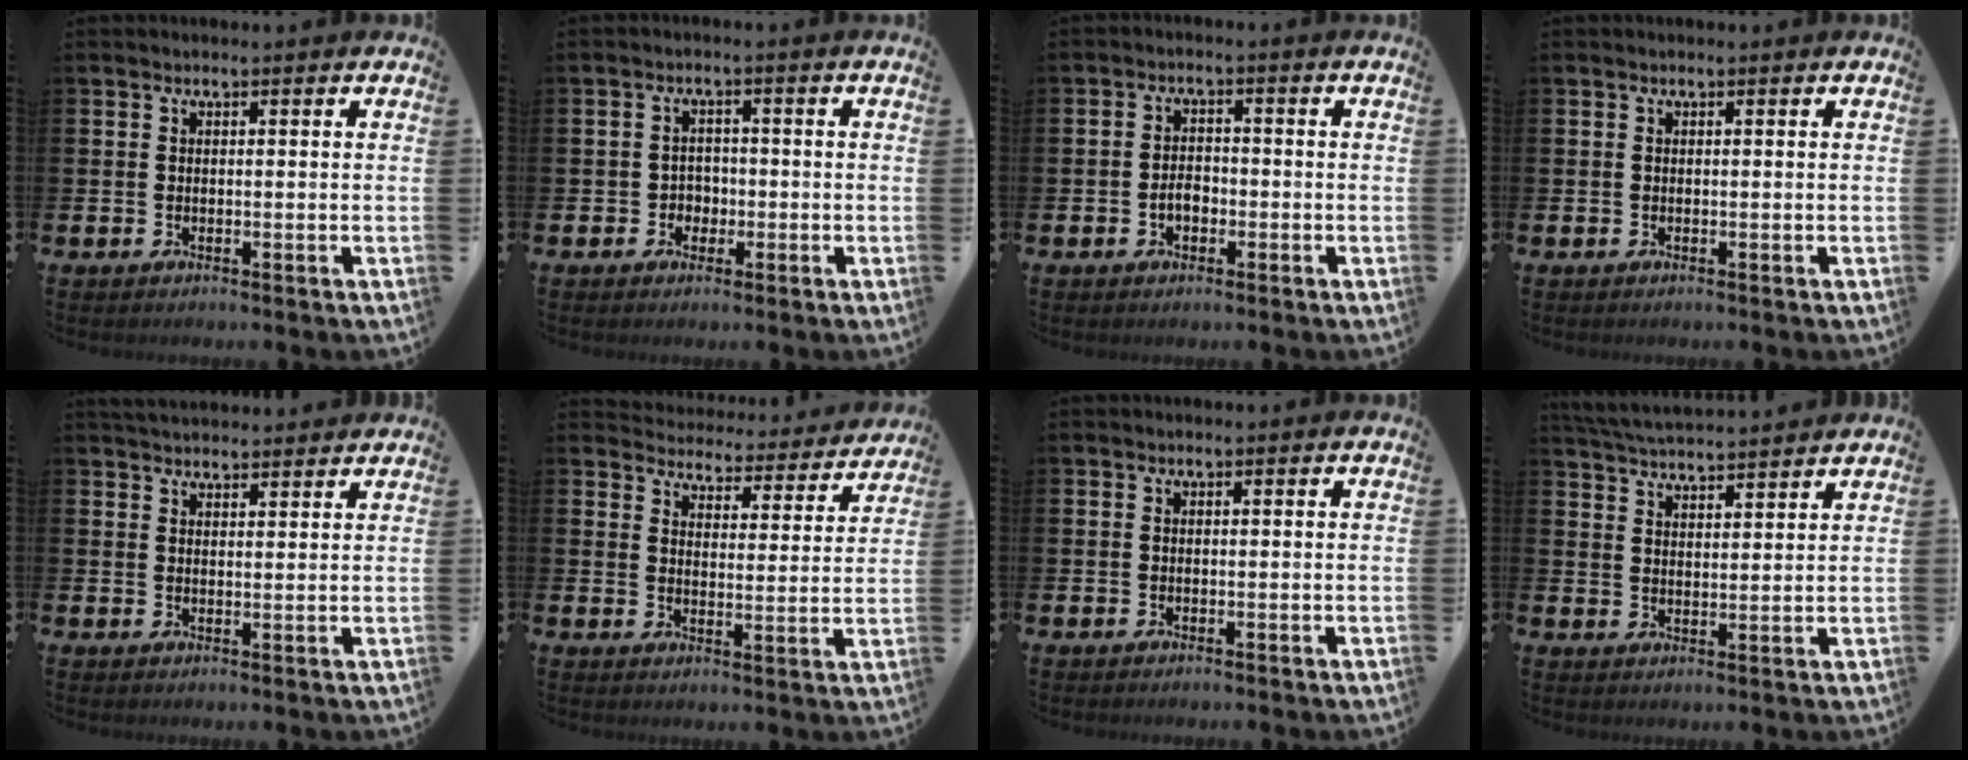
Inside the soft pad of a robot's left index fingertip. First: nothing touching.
{"total": 2.3, "force": [-0.7, 2.1, 0.6], "torque": [-0.015, 0.005, -0.019]}
{"total": 2.4, "force": [-0.8, 1.7, 1.6], "torque": [-0.020, 0.001, -0.020]}
{"total": 0.0}
{"total": 3.3, "force": [3.3, 0.5, 0.2], "torque": [-0.008, -0.014, 0.061]}
{"total": 4.5, "force": [4.5, 0.8, 0.0], "torque": [-0.011, -0.046, 0.072]}
{"total": 0.0}
{"total": 4.8, "force": [4.8, 0.1, 0.4], "torque": [-0.027, -0.027, 0.086]}